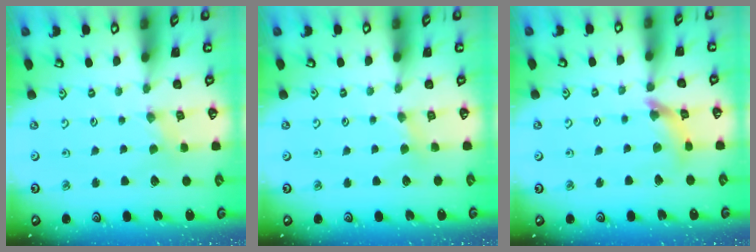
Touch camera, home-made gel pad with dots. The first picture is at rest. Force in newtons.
{"total": 1.9, "press": 1.9, "slide": 0.4}
{"total": 8.0, "press": 7.9, "slide": 0.8}